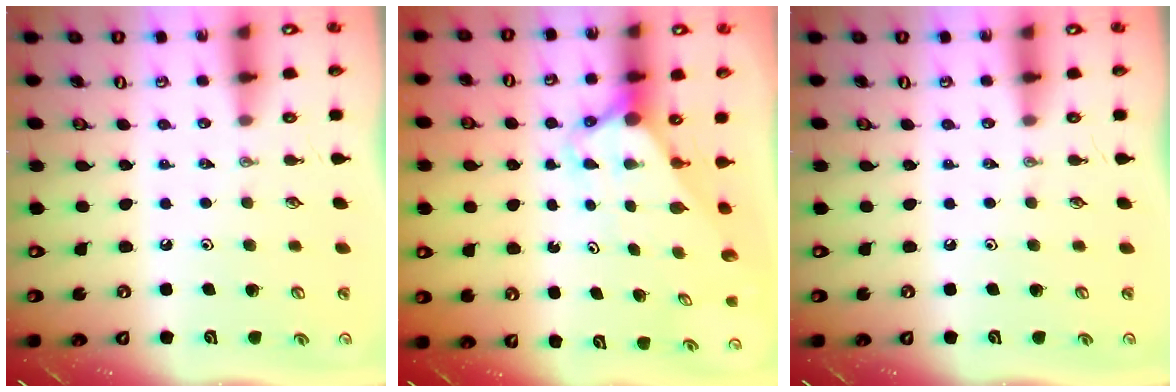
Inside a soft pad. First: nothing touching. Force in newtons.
{"total": 3.0, "press": 3.0, "slide": 0.2}
{"total": 0.0}